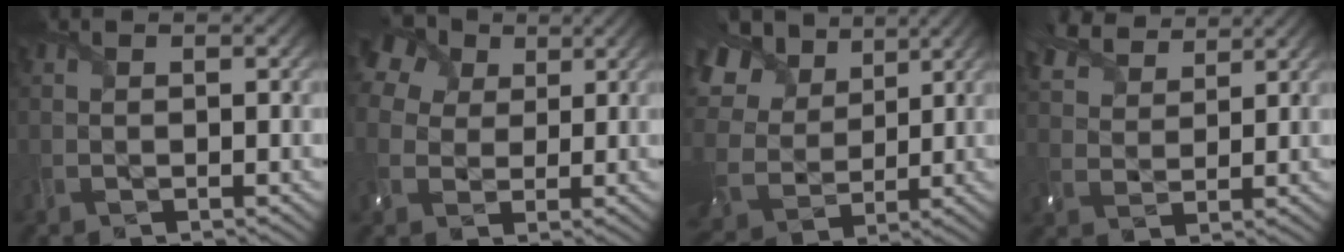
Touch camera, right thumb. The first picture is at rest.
{"total": 9.9, "force": [4.3, 7.2, 5.3], "torque": [-0.156, 0.031, 0.073]}
{"total": 13.7, "force": [6.1, 9.3, 7.9], "torque": [-0.237, 0.037, 0.119]}
{"total": 7.0, "force": [5.7, 2.8, 2.9], "torque": [-0.081, 0.018, 0.106]}